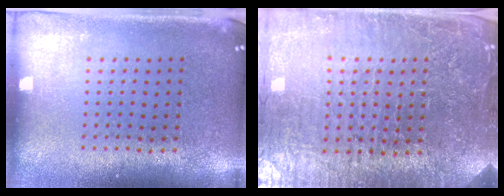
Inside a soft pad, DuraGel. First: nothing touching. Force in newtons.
{"total": 5.9, "press": 5.3, "slide": 2.6}